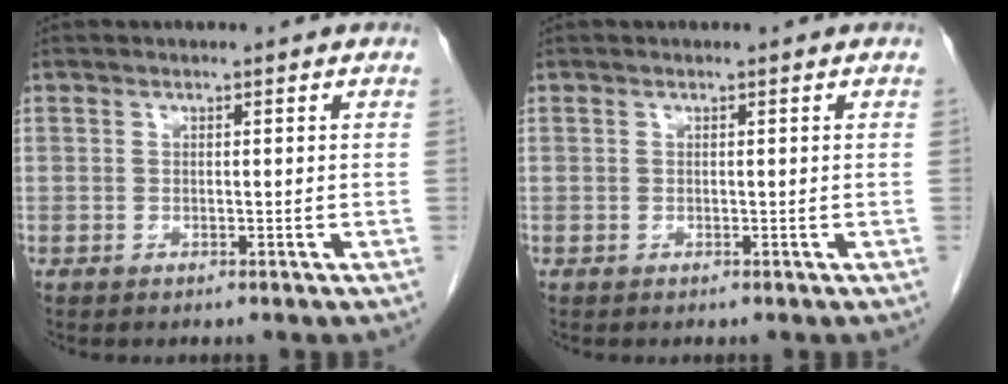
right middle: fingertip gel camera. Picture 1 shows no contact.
{"total": 0.0}